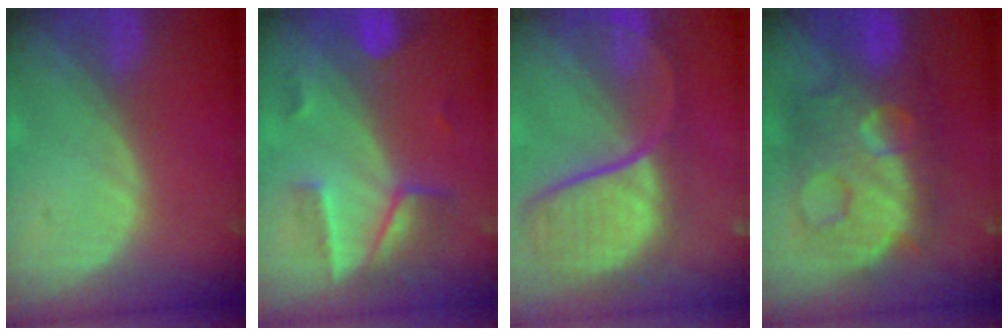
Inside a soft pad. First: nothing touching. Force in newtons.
{"total": 7.2, "press": 6.3, "slide": 3.5}
{"total": 11.3, "press": 9.9, "slide": 5.5}
{"total": 12.1, "press": 12.0, "slide": 1.2}